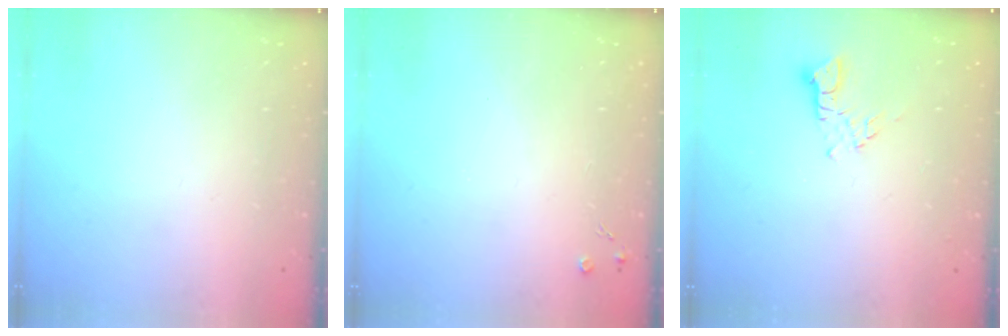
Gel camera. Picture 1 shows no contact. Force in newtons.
{"total": 2.5, "press": 2.5, "slide": 0.5}
{"total": 3.3, "press": 3.2, "slide": 0.4}